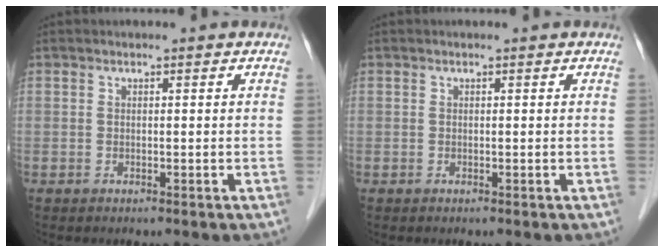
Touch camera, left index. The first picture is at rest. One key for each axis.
{"total": 0.0}